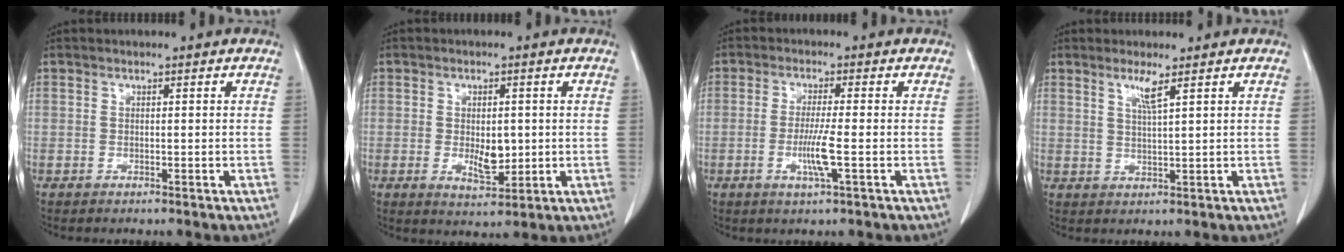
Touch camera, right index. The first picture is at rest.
{"total": 3.7, "force": [0.0, 2.0, 3.1], "torque": [-0.048, -0.008, 0.009]}
{"total": 5.1, "force": [-1.3, -0.3, 4.9], "torque": [-0.096, -0.011, -0.026]}
{"total": 2.7, "force": [1.6, -0.5, 2.1], "torque": [-0.045, -0.006, 0.033]}